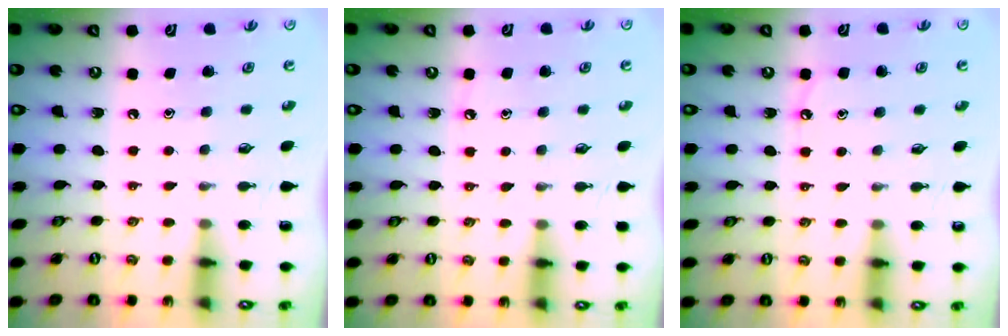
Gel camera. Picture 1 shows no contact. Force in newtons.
{"total": 2.9, "press": 2.8, "slide": 0.4}
{"total": 4.0, "press": 4.0, "slide": 0.2}